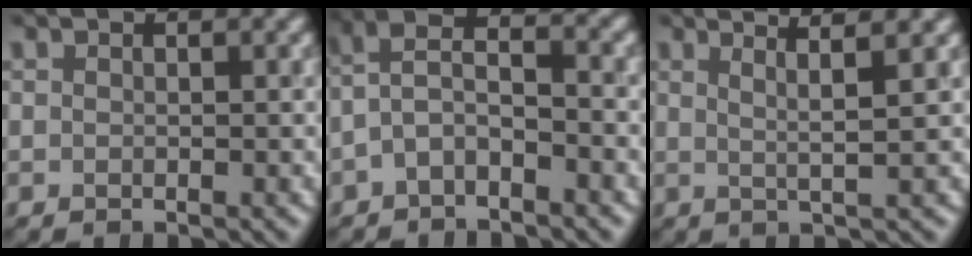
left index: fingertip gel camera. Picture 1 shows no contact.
{"total": 2.7, "force": [-1.7, 0.9, 1.8], "torque": [-0.051, 0.017, -0.029]}
{"total": 3.3, "force": [2.0, 0.2, 2.6], "torque": [-0.051, 0.013, 0.028]}